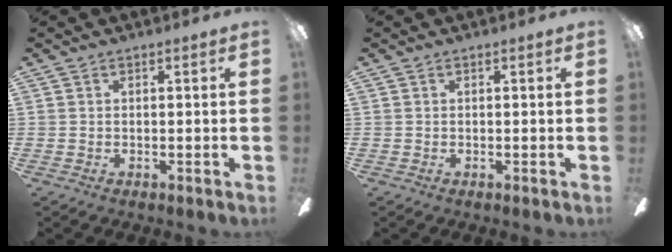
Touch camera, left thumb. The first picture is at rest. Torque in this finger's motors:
{"motor_torque": [-0.01, 0.00, 0.02, 0.01, 0.00]}